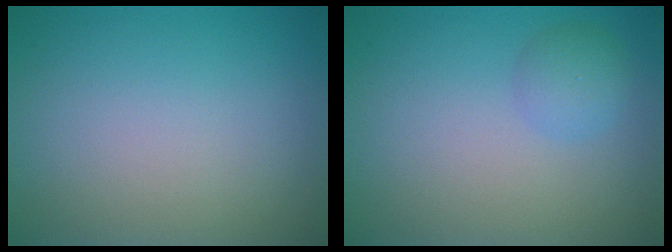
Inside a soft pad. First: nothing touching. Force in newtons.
{"total": 1.9, "press": 1.9, "slide": 0.1}